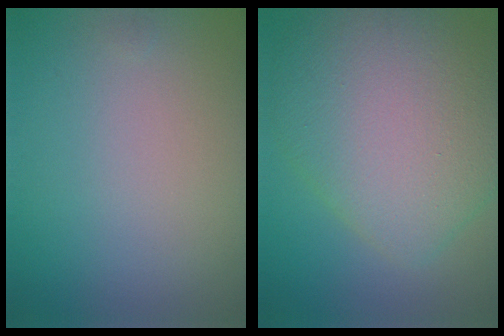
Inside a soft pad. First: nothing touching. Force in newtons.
{"total": 10.1, "press": 10.1, "slide": 0.8}